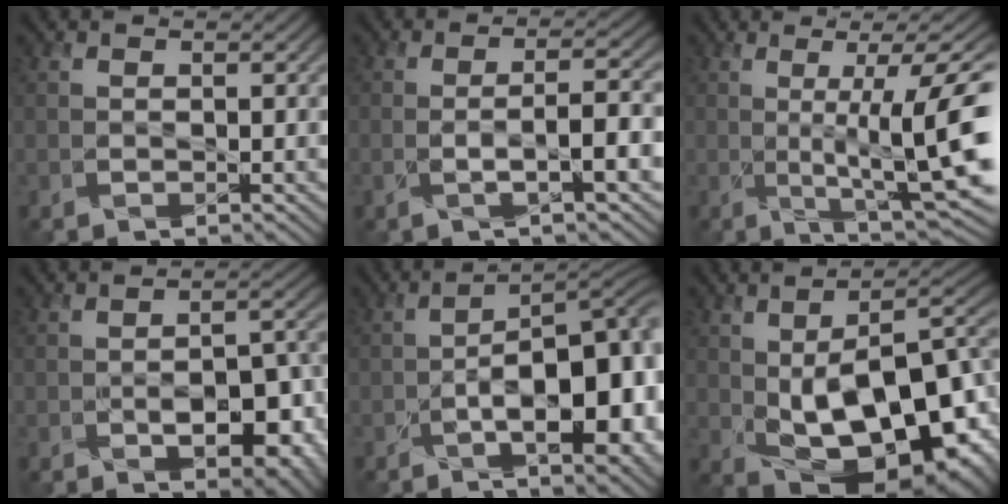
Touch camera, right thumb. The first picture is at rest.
{"total": 4.4, "force": [-1.4, 0.5, 4.1], "torque": [-0.071, 0.008, -0.030]}
{"total": 12.4, "force": [0.8, 1.9, 12.2], "torque": [-0.183, 0.011, 0.032]}
{"total": 7.9, "force": [-2.7, 3.9, 6.4], "torque": [-0.086, -0.009, -0.036]}
{"total": 14.6, "force": [-4.5, 5.7, 12.7], "torque": [-0.166, -0.001, -0.064]}
{"total": 19.4, "force": [-3.0, 10.2, 16.2], "torque": [-0.238, -0.023, -0.024]}